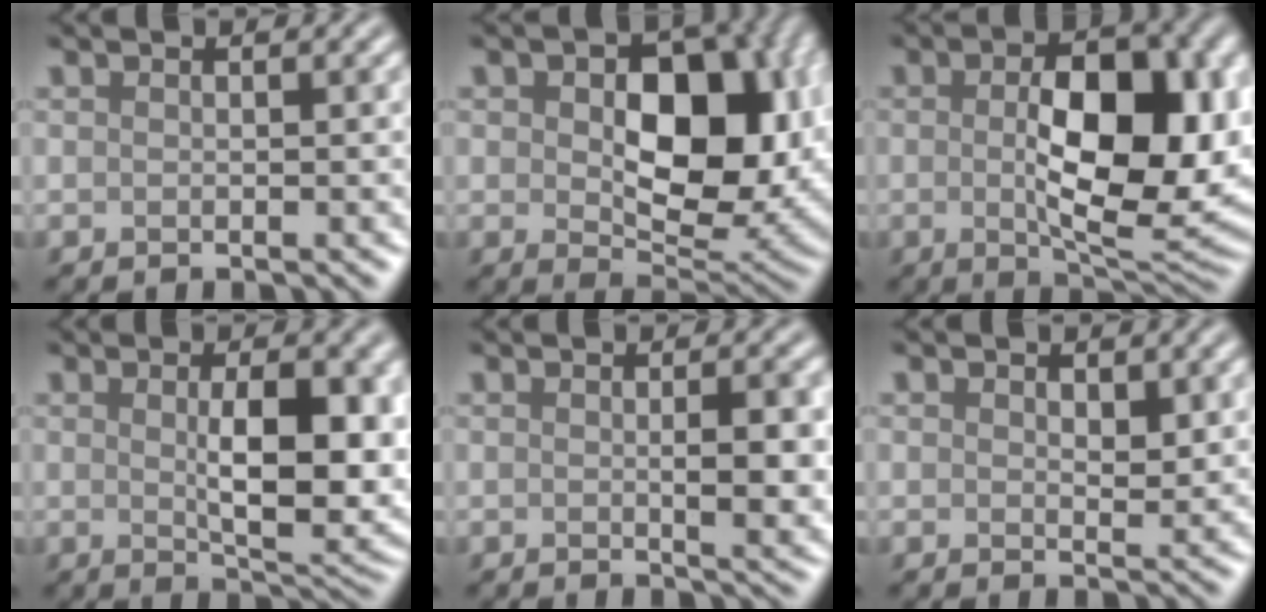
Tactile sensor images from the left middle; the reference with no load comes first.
{"total": 11.4, "force": [1.0, 6.9, 9.0], "torque": [-0.128, -0.008, 0.024]}
{"total": 10.8, "force": [0.0, 5.1, 9.6], "torque": [-0.142, -0.002, 0.004]}
{"total": 7.8, "force": [0.5, 2.9, 7.2], "torque": [-0.108, -0.010, 0.019]}
{"total": 3.7, "force": [0.0, 0.8, 3.6], "torque": [-0.050, -0.003, 0.003]}
{"total": 1.4, "force": [0.7, 0.8, 0.9], "torque": [-0.011, -0.007, 0.013]}